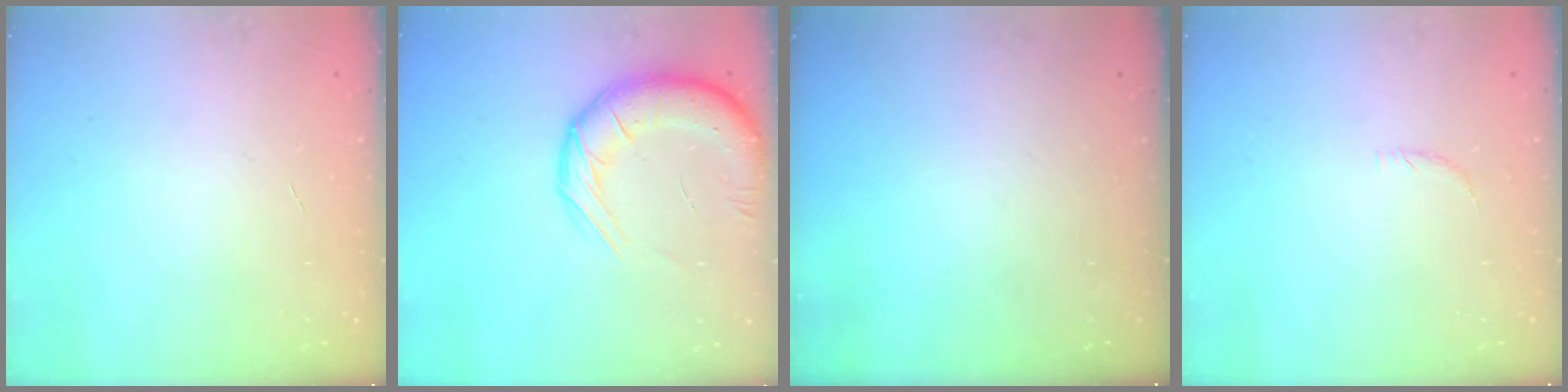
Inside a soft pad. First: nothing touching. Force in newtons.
{"total": 15.8, "press": 15.3, "slide": 3.9}
{"total": 0.0}
{"total": 5.3, "press": 5.1, "slide": 1.4}